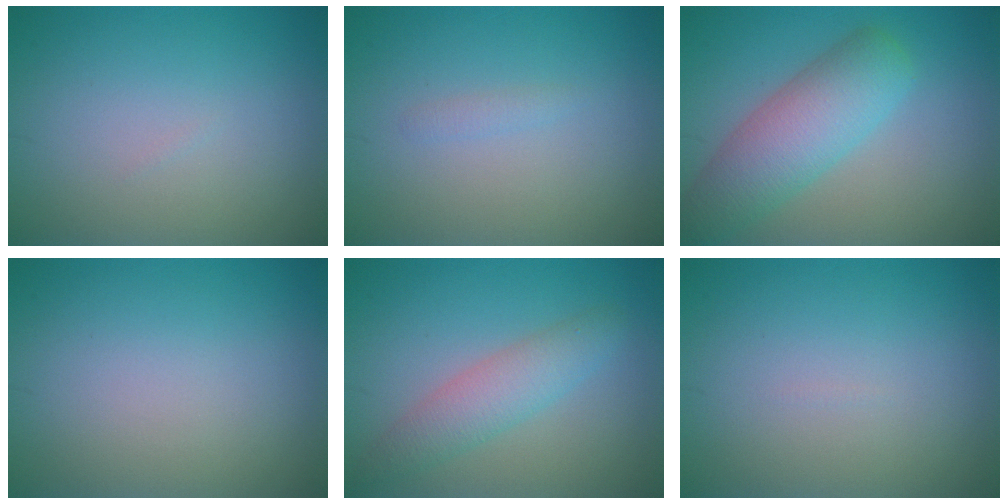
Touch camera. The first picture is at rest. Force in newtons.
{"total": 0.6, "press": 0.6, "slide": 0.1}
{"total": 6.2, "press": 6.2, "slide": 0.2}
{"total": 0.0}
{"total": 3.4, "press": 3.4, "slide": 0.1}
{"total": 0.0}